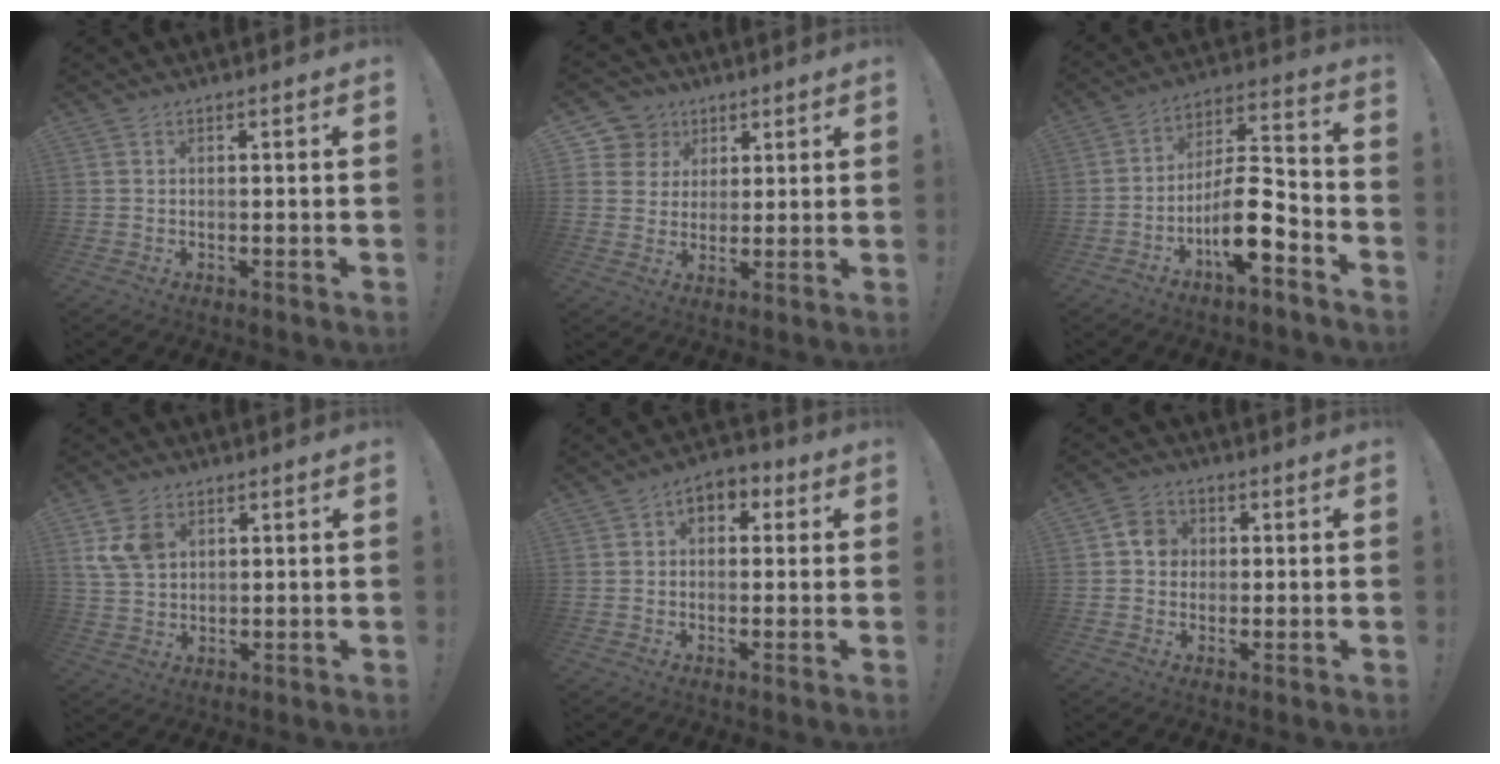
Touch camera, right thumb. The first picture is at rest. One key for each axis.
{"total": 8.2, "fx": 3.5, "fy": 7.3, "fz": 1.2, "tx": -0.013, "ty": -0.026, "tz": 0.072}
{"total": 13.7, "fx": -7.0, "fy": 5.6, "fz": 10.3, "tx": -0.182, "ty": 0.040, "tz": -0.111}
{"total": 7.9, "fx": 3.3, "fy": 5.7, "fz": 4.4, "tx": -0.082, "ty": 0.000, "tz": 0.066}
{"total": 4.9, "fx": 1.1, "fy": 3.7, "fz": 3.1, "tx": -0.045, "ty": 0.003, "tz": 0.020}
{"total": 6.1, "fx": 0.7, "fy": 5.4, "fz": 2.7, "tx": -0.035, "ty": 0.011, "tz": 0.014}